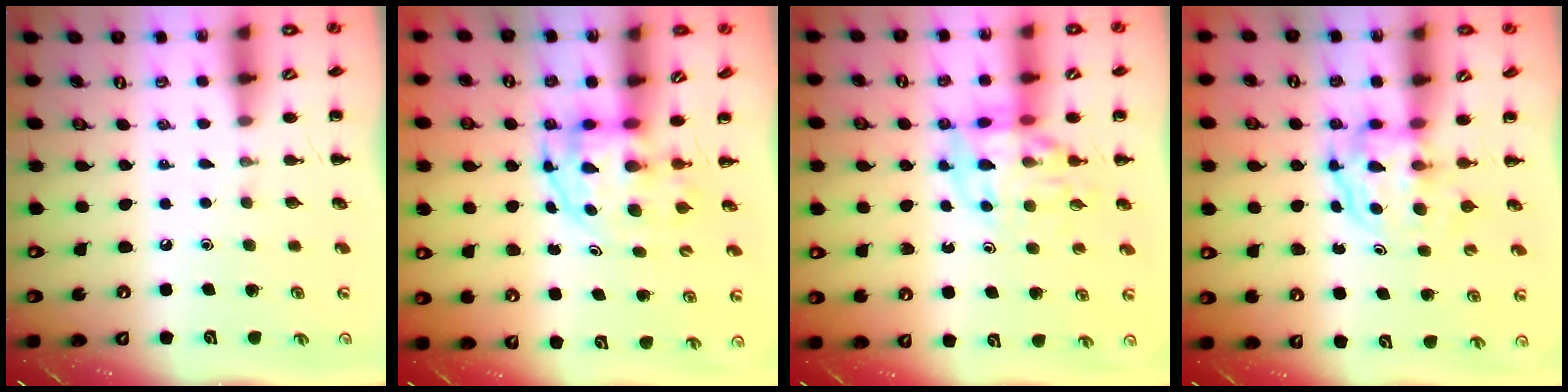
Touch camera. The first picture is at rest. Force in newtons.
{"total": 3.8, "press": 3.7, "slide": 0.7}
{"total": 10.5, "press": 10.0, "slide": 3.3}
{"total": 3.8, "press": 3.8, "slide": 0.2}